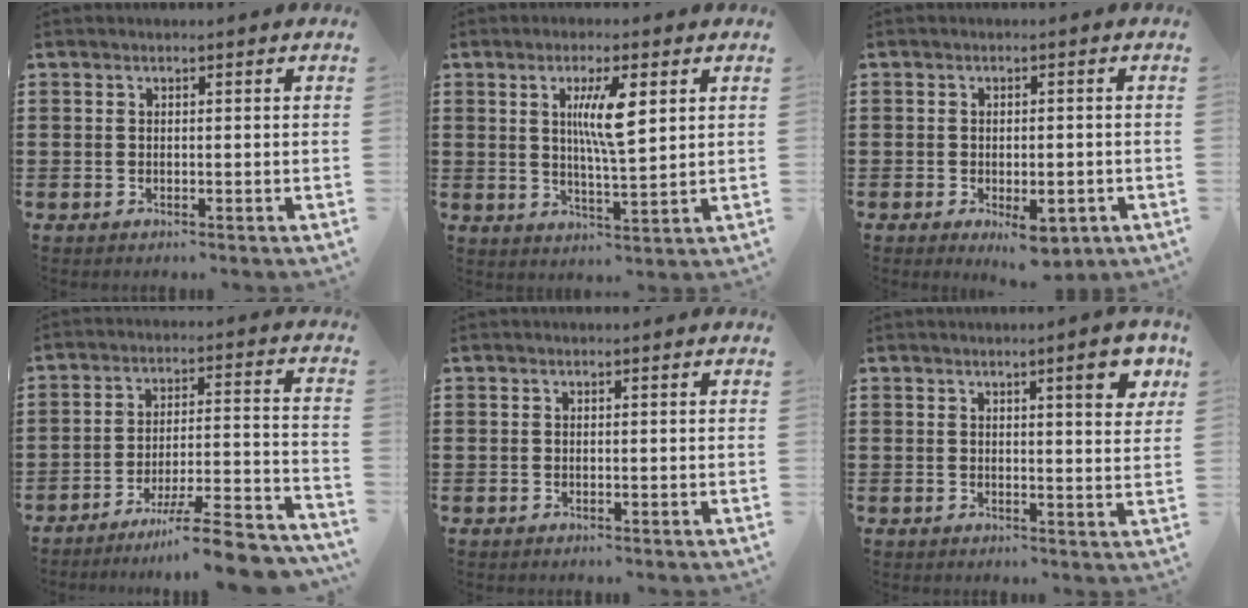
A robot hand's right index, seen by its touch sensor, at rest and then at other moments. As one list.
[{"total": 6.9, "force": [2.0, 1.4, 6.5], "torque": [-0.122, 0.000, 0.029]}, {"total": 4.0, "force": [-2.3, 1.7, 2.8], "torque": [-0.050, 0.000, -0.042]}, {"total": 8.5, "force": [-7.2, 0.1, 4.5], "torque": [-0.063, 0.007, -0.136]}, {"total": 0.0}, {"total": 5.8, "force": [2.9, 1.1, 4.9], "torque": [-0.061, -0.008, 0.040]}]